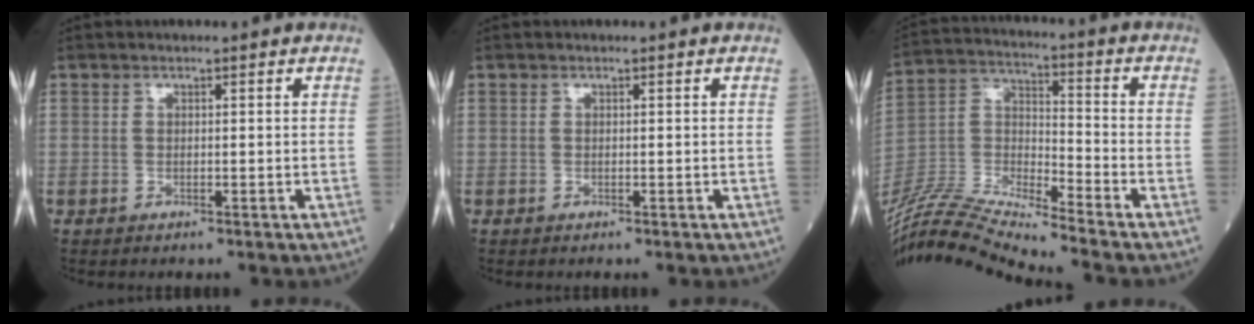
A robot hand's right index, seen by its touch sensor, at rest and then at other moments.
{"total": 0.0}
{"total": 17.4, "force": [-16.3, -1.7, 5.8], "torque": [-0.116, 0.012, -0.306]}